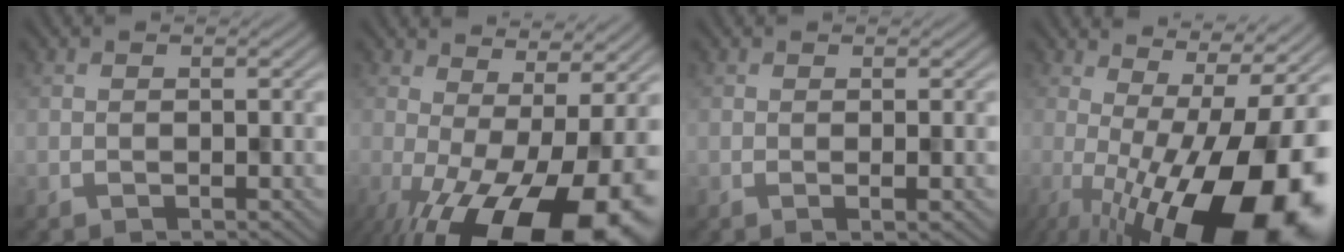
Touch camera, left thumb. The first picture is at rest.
{"total": 16.5, "force": [-6.2, 6.1, 14.0], "torque": [-0.226, -0.028, -0.078]}
{"total": 1.9, "force": [-0.3, 0.2, 1.9], "torque": [-0.028, 0.006, -0.007]}
{"total": 18.1, "force": [-4.9, 6.3, 16.2], "torque": [-0.227, -0.020, -0.069]}